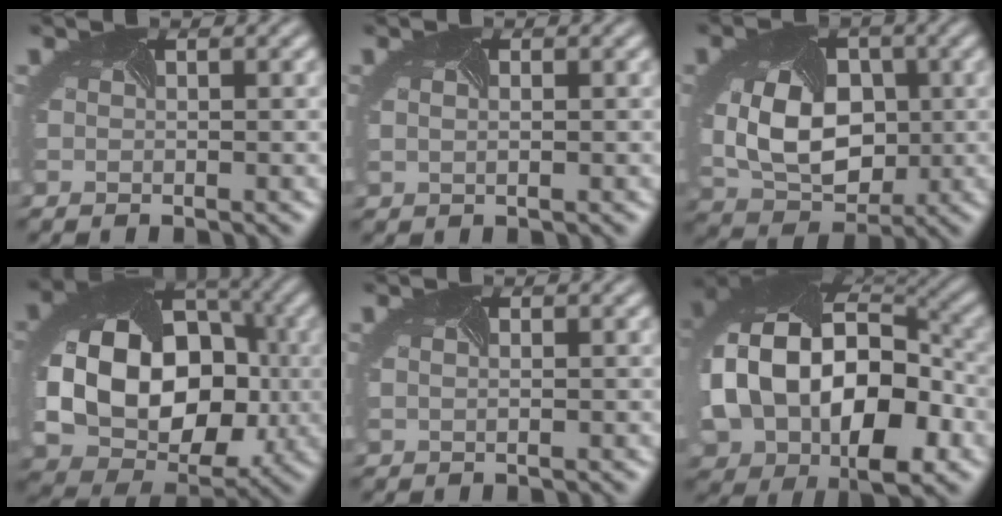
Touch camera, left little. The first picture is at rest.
{"total": 2.4, "force": [0.7, 1.6, 1.6], "torque": [-0.010, 0.014, -0.009]}
{"total": 8.6, "force": [-0.3, 6.3, 5.9], "torque": [-0.119, -0.018, 0.008]}
{"total": 15.7, "force": [-0.5, 12.0, 10.1], "torque": [-0.179, -0.025, 0.007]}
{"total": 2.0, "force": [0.6, 1.4, 1.3], "torque": [-0.009, 0.010, -0.008]}
{"total": 16.3, "force": [-0.4, 10.9, 12.2], "torque": [-0.242, -0.016, 0.002]}